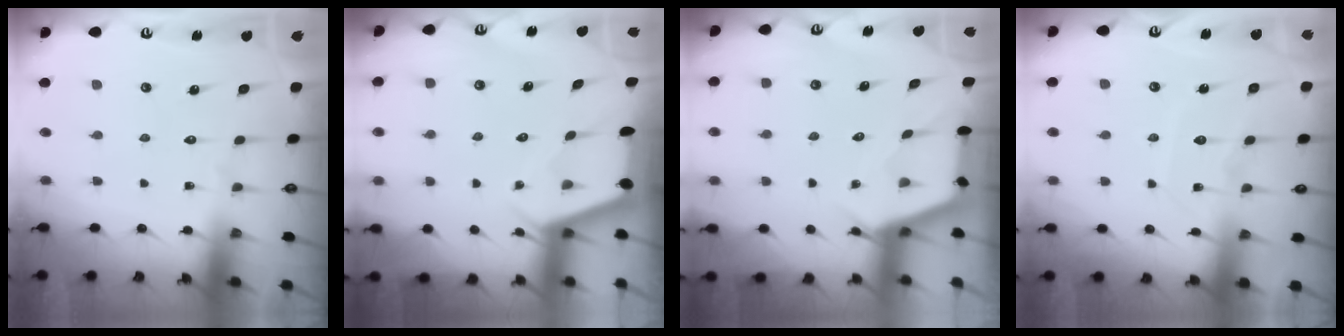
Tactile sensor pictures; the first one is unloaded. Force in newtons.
{"total": 2.4, "press": 2.3, "slide": 0.3}
{"total": 2.7, "press": 2.7, "slide": 0.4}
{"total": 7.2, "press": 7.2, "slide": 0.6}